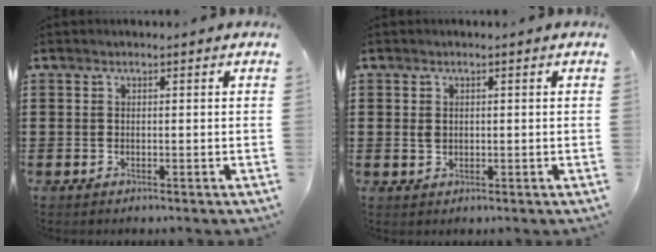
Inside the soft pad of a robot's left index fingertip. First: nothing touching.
{"total": 1.3, "force": [0.3, 1.0, 0.8], "torque": [-0.019, 0.005, 0.005]}